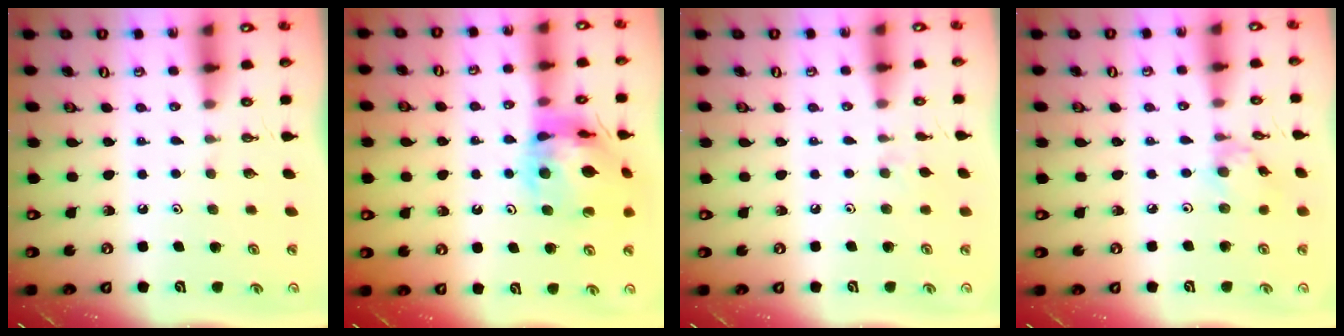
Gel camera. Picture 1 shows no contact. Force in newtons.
{"total": 16.1, "press": 16.0, "slide": 2.0}
{"total": 3.9, "press": 3.8, "slide": 0.6}
{"total": 2.1, "press": 2.1, "slide": 0.2}